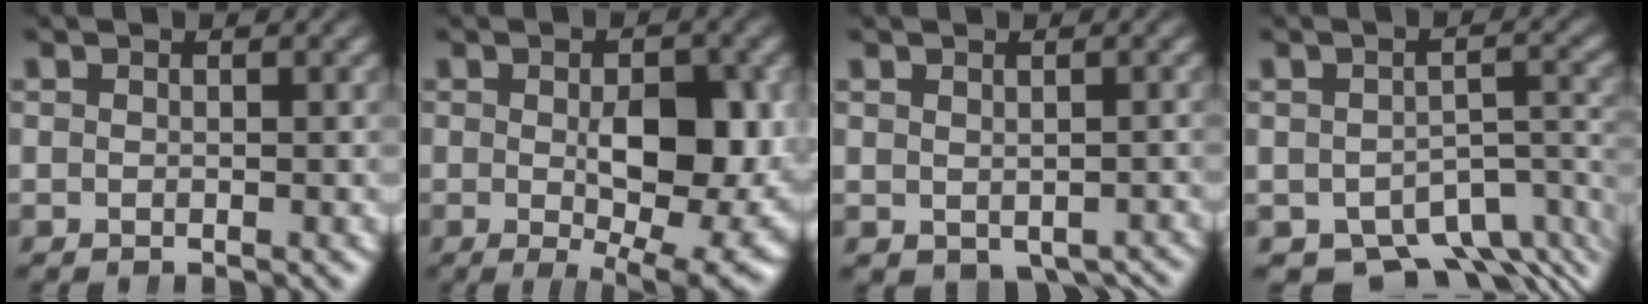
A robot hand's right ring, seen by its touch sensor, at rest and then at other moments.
{"total": 9.5, "force": [-1.1, 3.8, 8.6], "torque": [-0.125, -0.034, -0.004]}
{"total": 3.1, "force": [-2.4, 1.3, 1.4], "torque": [-0.010, -0.019, -0.019]}
{"total": 8.2, "force": [-5.9, 4.1, 3.9], "torque": [-0.030, -0.025, -0.082]}